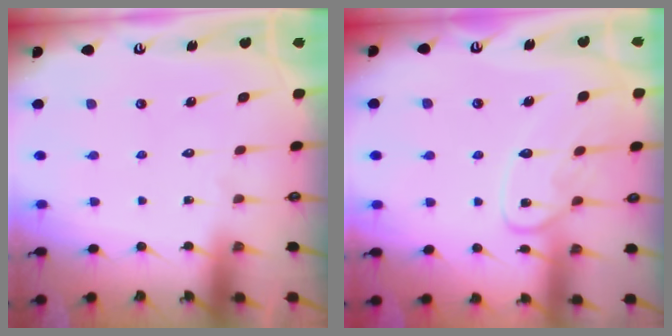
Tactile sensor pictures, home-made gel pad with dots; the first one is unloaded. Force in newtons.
{"total": 12.0, "press": 12.0, "slide": 0.8}